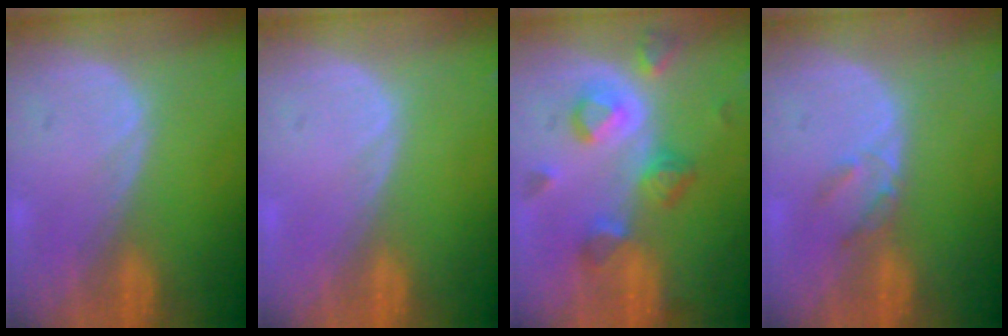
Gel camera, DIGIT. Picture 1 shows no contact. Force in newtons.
{"total": 0.0}
{"total": 7.2, "press": 7.1, "slide": 1.0}
{"total": 2.3, "press": 2.0, "slide": 1.1}